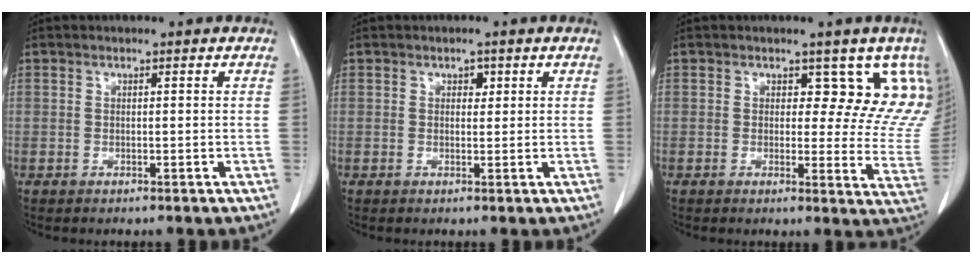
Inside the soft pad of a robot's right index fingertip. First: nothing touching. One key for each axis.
{"total": 1.2, "fx": 0.5, "fy": 0.8, "fz": 0.7, "tx": -0.005, "ty": 0.000, "tz": 0.006}
{"total": 9.3, "fx": 6.5, "fy": 4.8, "fz": 4.6, "tx": -0.021, "ty": -0.020, "tz": 0.048}